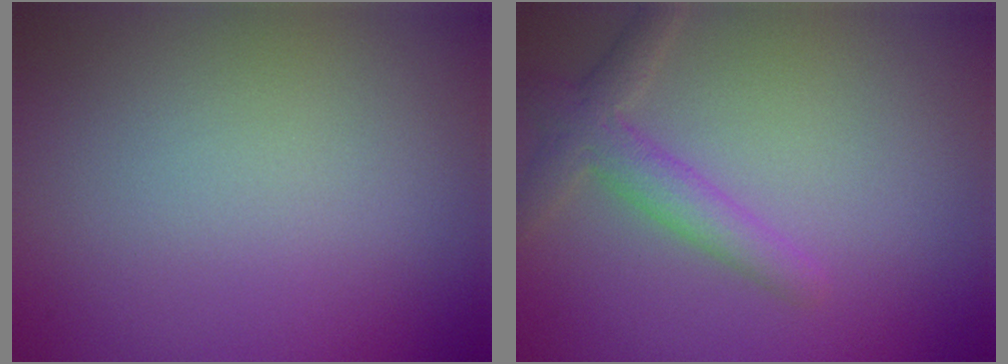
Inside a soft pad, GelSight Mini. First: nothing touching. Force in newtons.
{"total": 2.8, "press": 2.8, "slide": 0.1}